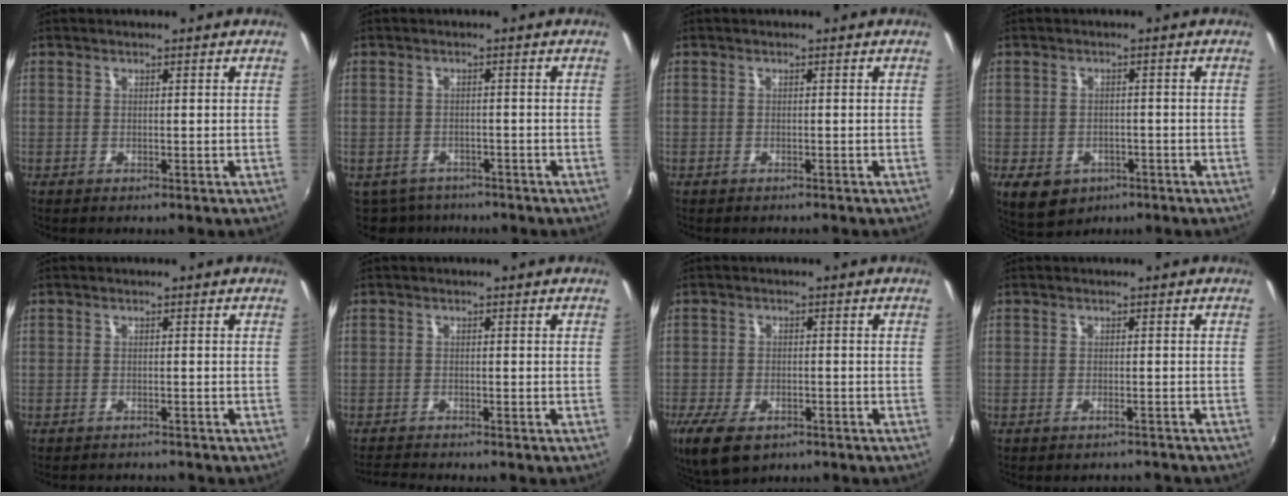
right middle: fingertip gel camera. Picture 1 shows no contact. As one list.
[{"total": 6.9, "force": [-5.6, 3.6, 1.6], "torque": [-0.049, -0.016, -0.083]}, {"total": 0.7, "force": [-0.6, 0.3, 0.2], "torque": [-0.005, -0.003, -0.012]}, {"total": 7.6, "force": [-3.8, 5.4, 3.7], "torque": [-0.084, -0.015, -0.049]}, {"total": 3.1, "force": [-3.0, 0.6, 0.7], "torque": [-0.022, -0.014, -0.048]}, {"total": 3.5, "force": [-3.4, -0.2, 0.8], "torque": [-0.032, -0.014, -0.065]}, {"total": 9.1, "force": [-5.6, 4.5, 5.5], "torque": [-0.135, -0.030, -0.097]}, {"total": 3.4, "force": [-3.3, 0.6, 0.7], "torque": [-0.020, -0.008, -0.045]}]